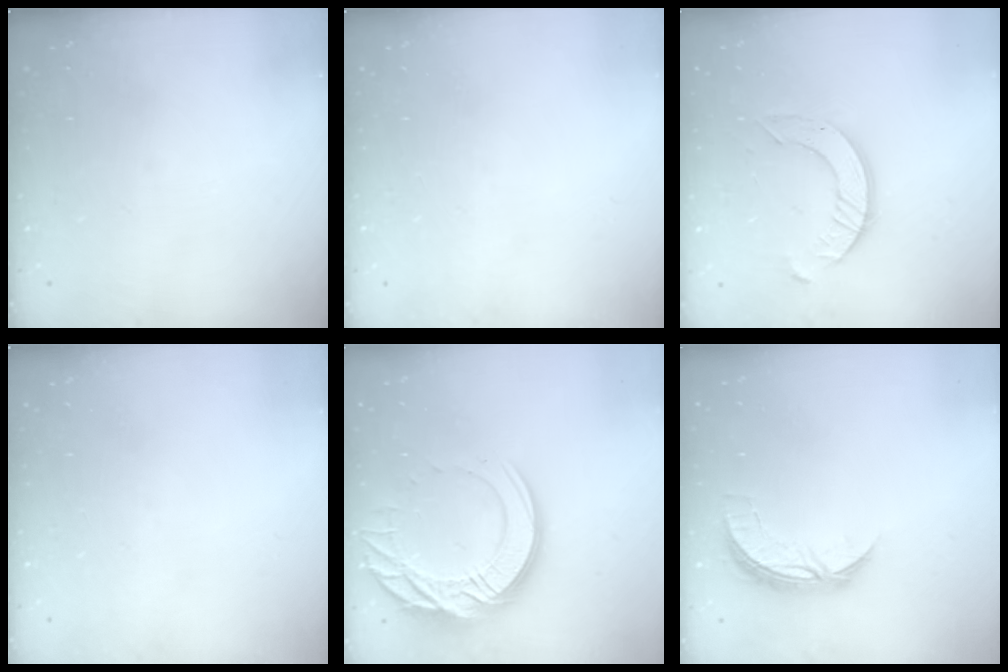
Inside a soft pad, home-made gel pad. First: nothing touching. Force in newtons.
{"total": 0.0}
{"total": 8.9, "press": 8.9, "slide": 0.9}
{"total": 0.0}
{"total": 17.9, "press": 17.8, "slide": 1.7}
{"total": 7.2, "press": 7.2, "slide": 0.4}